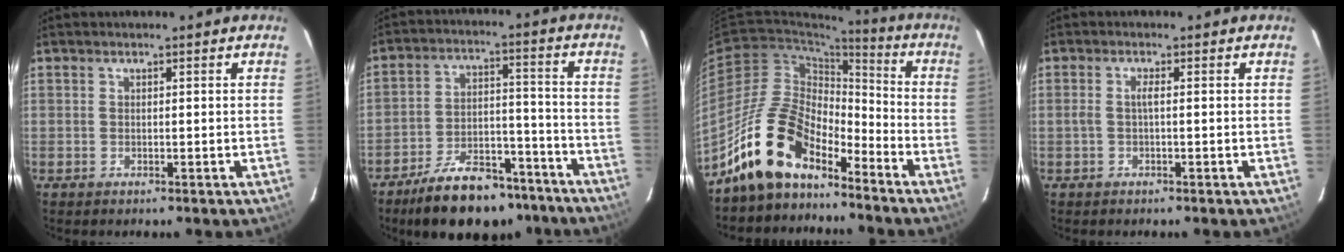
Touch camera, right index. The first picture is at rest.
{"total": 18.5, "force": [-14.8, 7.6, 8.0], "torque": [-0.152, 0.021, -0.207]}
{"total": 14.8, "force": [-11.6, 6.2, 6.8], "torque": [-0.131, 0.016, -0.220]}
{"total": 1.5, "force": [-0.2, 0.0, 1.4], "torque": [-0.027, 0.002, -0.006]}